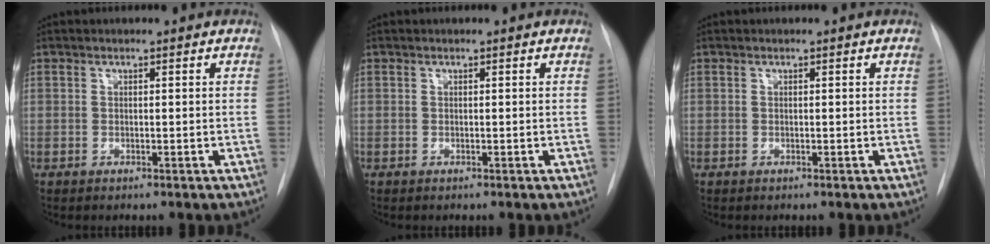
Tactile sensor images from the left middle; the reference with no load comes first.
{"total": 0.0}
{"total": 0.0}